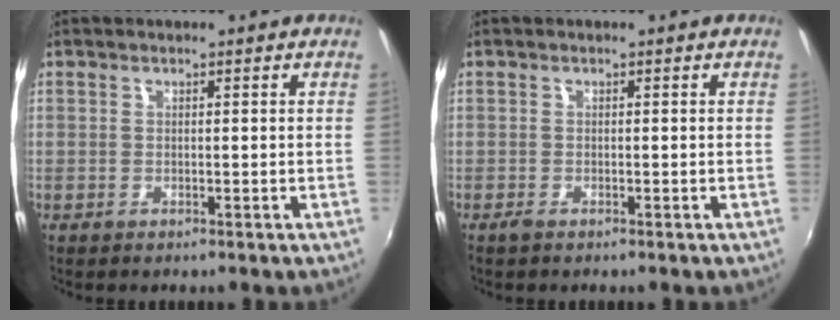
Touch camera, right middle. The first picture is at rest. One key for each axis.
{"total": 0.7, "fx": -0.6, "fy": 0.2, "fz": 0.3, "tx": -0.007, "ty": -0.003, "tz": -0.013}